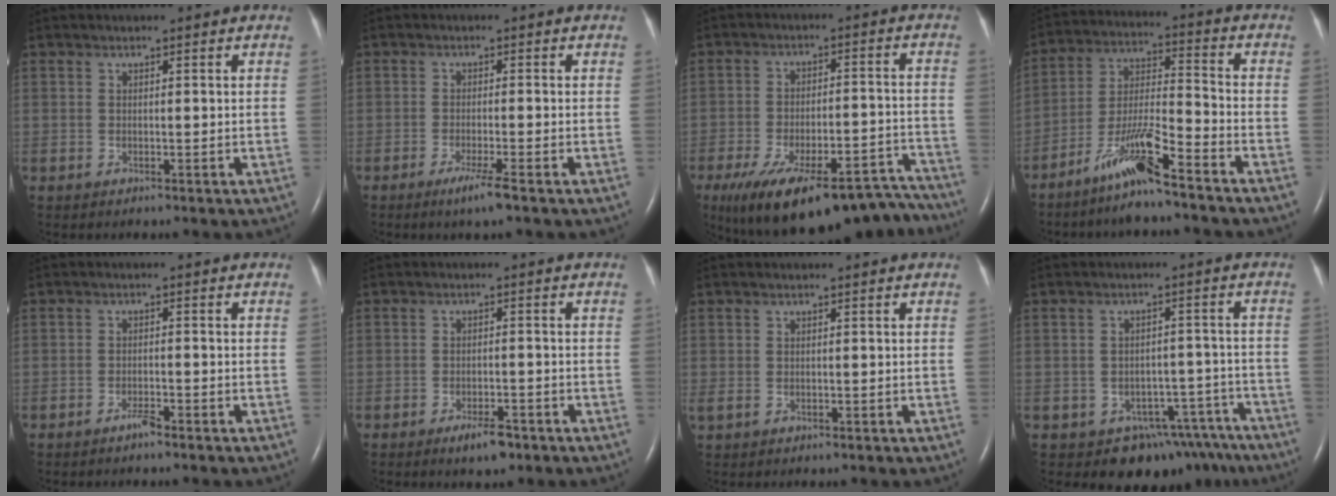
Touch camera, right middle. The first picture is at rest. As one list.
[{"total": 3.5, "force": [-2.2, -0.5, 2.7], "torque": [-0.057, -0.013, -0.042]}, {"total": 24.4, "force": [-20.2, 6.3, 12.0], "torque": [-0.154, 0.003, -0.279]}, {"total": 10.5, "force": [-7.7, 0.3, 7.1], "torque": [-0.142, -0.017, -0.147]}, {"total": 1.6, "force": [-1.4, 0.1, 0.8], "torque": [-0.018, -0.001, -0.025]}, {"total": 3.7, "force": [-2.5, 1.1, 2.4], "torque": [-0.045, -0.001, -0.038]}, {"total": 0.7, "force": [-0.1, 0.4, 0.6], "torque": [-0.021, -0.003, 0.003]}, {"total": 10.3, "force": [-7.7, 6.6, 2.2], "torque": [-0.004, 0.035, -0.089]}]